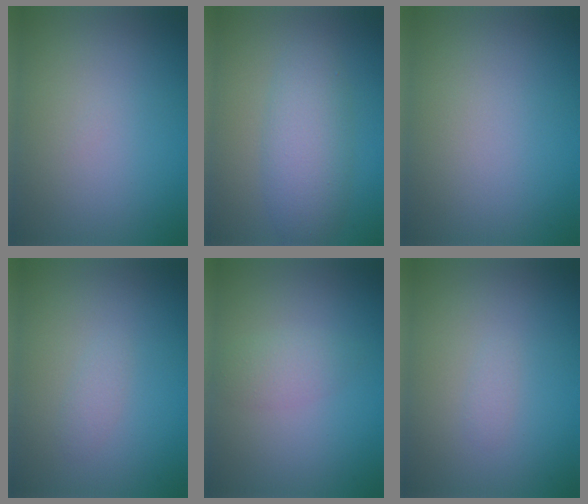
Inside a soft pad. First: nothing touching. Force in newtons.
{"total": 4.4, "press": 4.4, "slide": 0.1}
{"total": 0.0}
{"total": 0.8, "press": 0.8, "slide": 0.1}
{"total": 1.8, "press": 1.8, "slide": 0.1}
{"total": 0.5, "press": 0.5, "slide": 0.0}